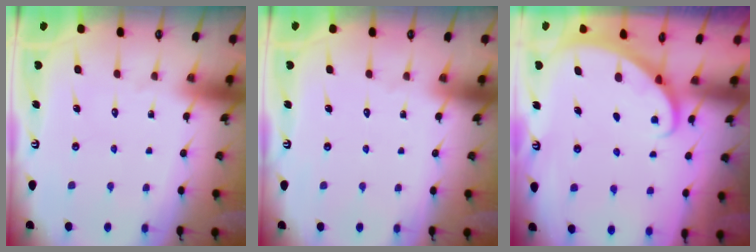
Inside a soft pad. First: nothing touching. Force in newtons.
{"total": 0.0}
{"total": 2.0, "press": 2.0, "slide": 0.1}